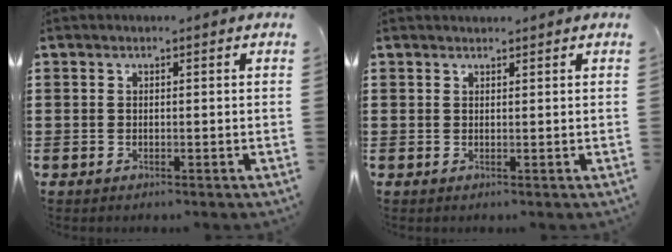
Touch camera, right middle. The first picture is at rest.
{"total": 0.8, "force": [0.8, 0.1, 0.0], "torque": [-0.001, 0.000, 0.015]}